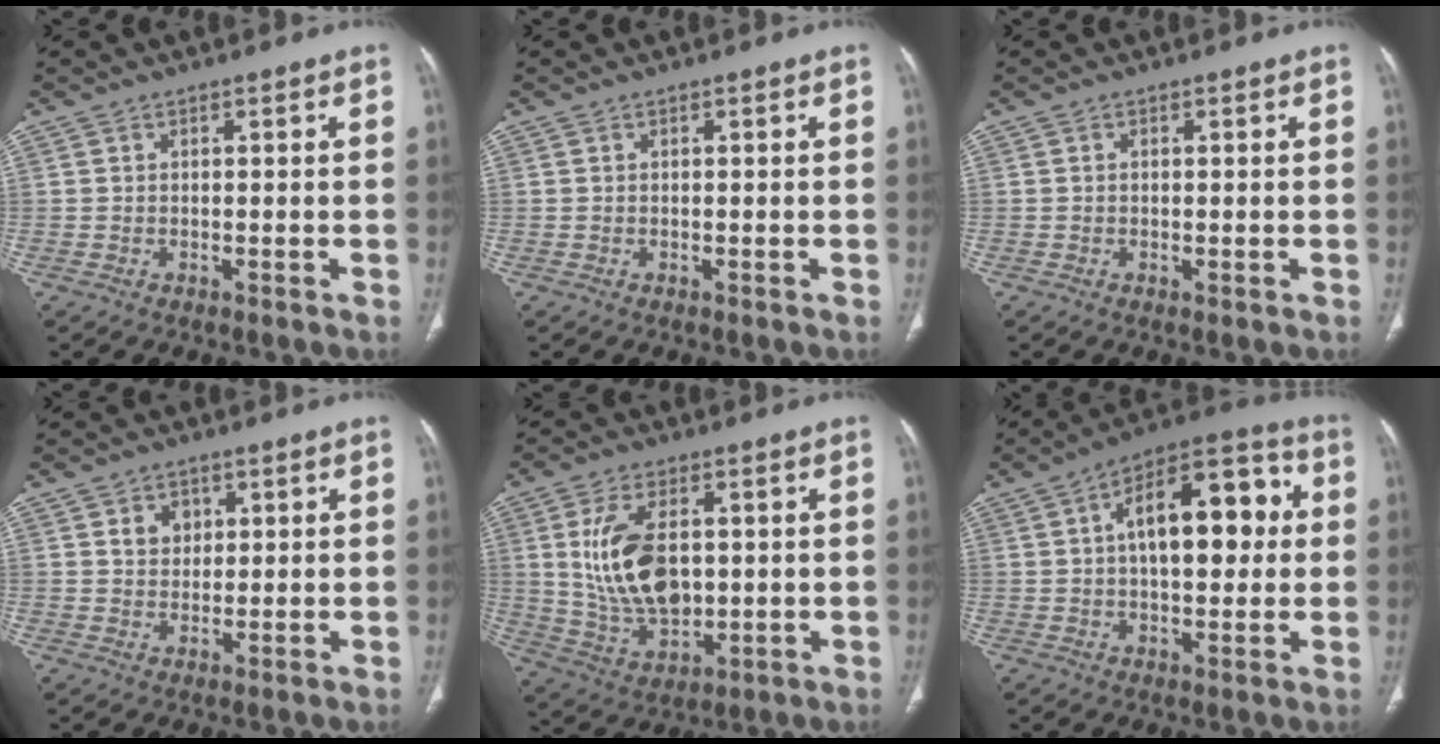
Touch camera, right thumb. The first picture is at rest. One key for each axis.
{"total": 0.0}
{"total": 0.6, "fx": 0.0, "fy": 0.2, "fz": 0.5, "tx": -0.013, "ty": -0.003, "tz": 0.000}
{"total": 4.0, "fx": 1.4, "fy": 3.3, "fz": 1.8, "tx": -0.007, "ty": -0.006, "tz": 0.024}
{"total": 14.5, "fx": 1.8, "fy": 8.5, "fz": 11.6, "tx": -0.207, "ty": -0.011, "tz": 0.047}
{"total": 17.7, "fx": 2.9, "fy": 8.8, "fz": 15.1, "tx": -0.198, "ty": 0.033, "tz": 0.038}